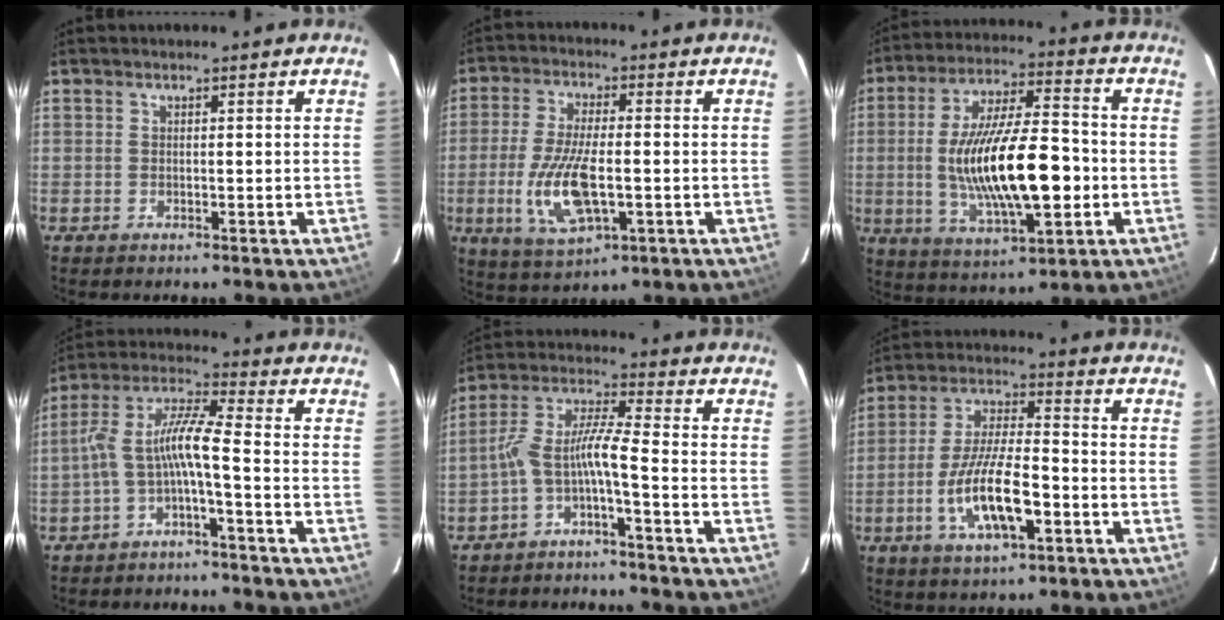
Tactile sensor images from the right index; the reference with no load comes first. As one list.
[{"total": 12.5, "force": [-2.8, 4.6, 11.2], "torque": [-0.233, -0.014, -0.047]}, {"total": 19.6, "force": [-2.7, 6.4, 18.3], "torque": [-0.337, -0.001, -0.036]}, {"total": 7.9, "force": [-3.0, 0.8, 7.3], "torque": [-0.172, 0.019, -0.057]}, {"total": 7.0, "force": [-3.4, 0.2, 6.1], "torque": [-0.148, 0.017, -0.067]}, {"total": 13.3, "force": [-4.8, 4.2, 11.7], "torque": [-0.235, -0.007, -0.083]}]